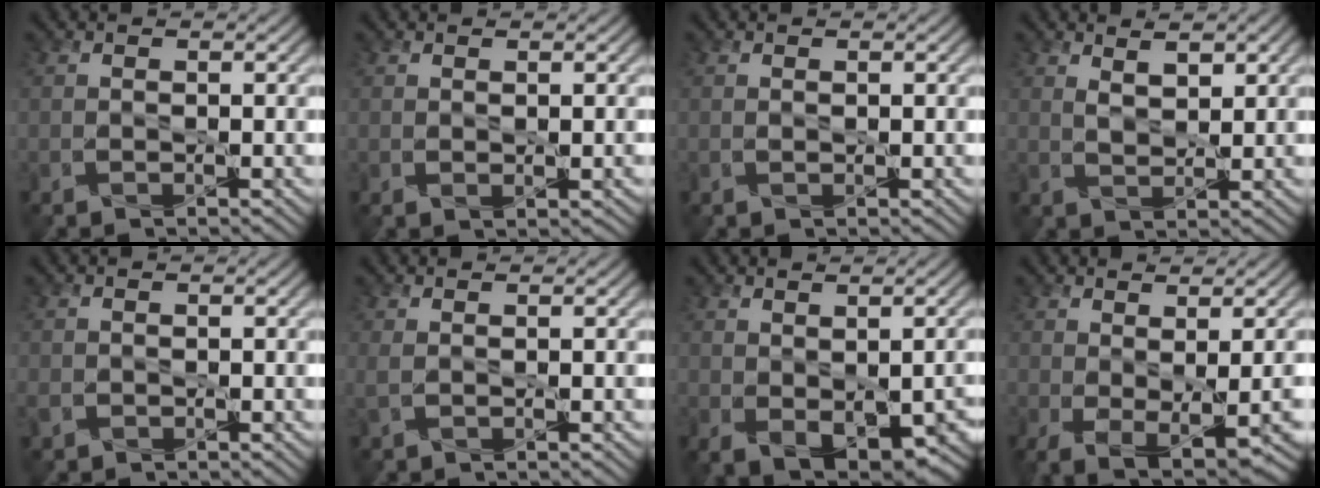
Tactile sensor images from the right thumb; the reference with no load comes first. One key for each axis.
{"total": 0.8, "fx": 0.3, "fy": 0.3, "fz": 0.6, "tx": -0.010, "ty": -0.002, "tz": 0.008}
{"total": 0.0}
{"total": 2.8, "fx": 1.9, "fy": 1.0, "fz": 1.8, "tx": -0.033, "ty": -0.008, "tz": 0.041}
{"total": 1.4, "fx": -0.6, "fy": 1.2, "fz": 0.4, "tx": -0.012, "ty": -0.009, "tz": -0.015}
{"total": 1.1, "fx": 0.4, "fy": 0.4, "fz": 0.9, "tx": -0.028, "ty": 0.003, "tz": 0.009}
{"total": 7.0, "fx": -1.6, "fy": 4.1, "fz": 5.4, "tx": -0.099, "ty": -0.037, "tz": 0.001}
{"total": 5.8, "fx": -0.8, "fy": 2.2, "fz": 5.3, "tx": -0.101, "ty": -0.019, "tz": 0.004}